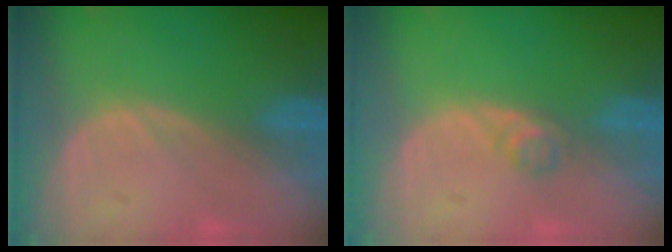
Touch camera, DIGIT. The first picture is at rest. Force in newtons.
{"total": 1.6, "press": 1.6, "slide": 0.2}